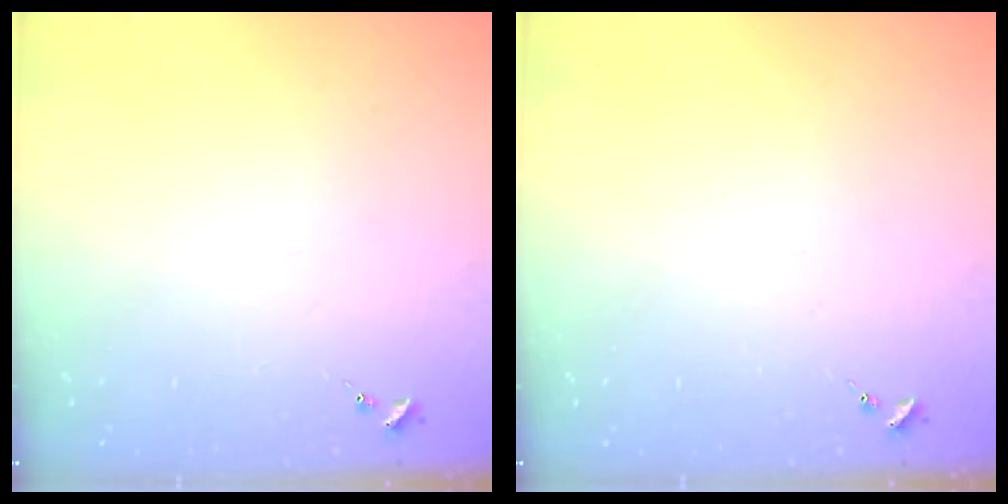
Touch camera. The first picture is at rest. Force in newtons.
{"total": 0.0}